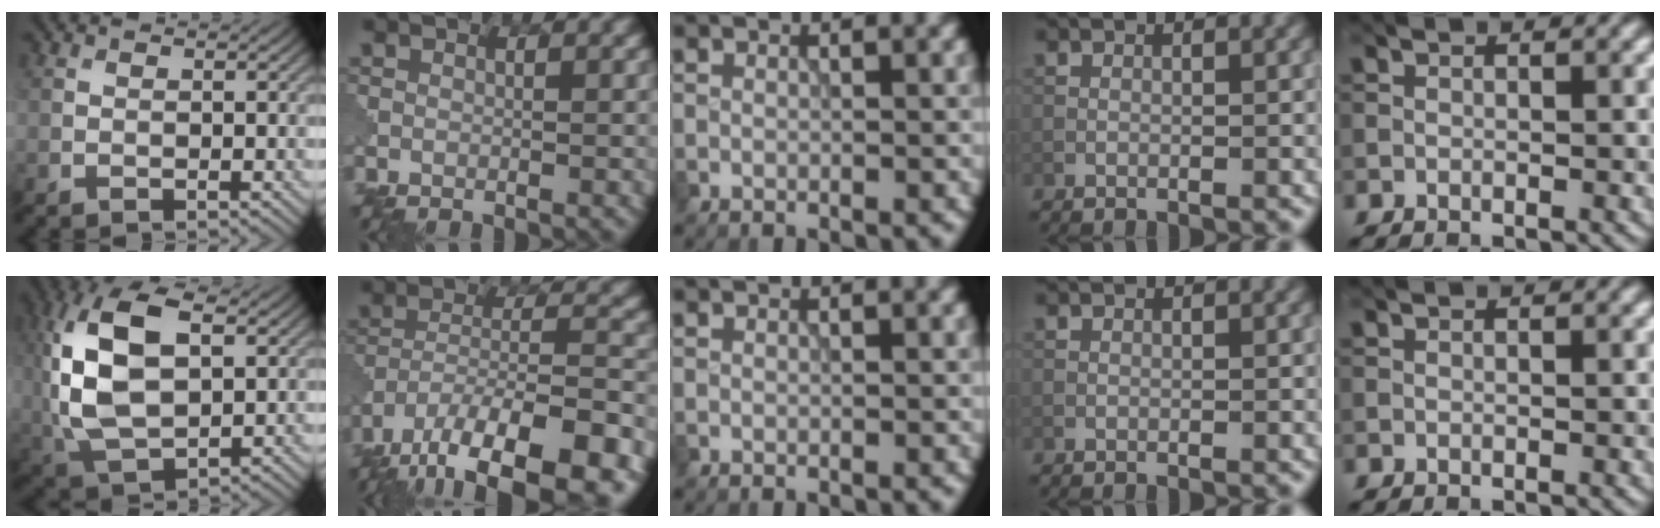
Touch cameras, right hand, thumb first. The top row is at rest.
{"thumb": {"total": 15.7, "force": [2.6, 8.8, 12.7], "torque": [-0.306, 0.002, 0.058]}, "index": {"total": 13.9, "force": [-10.1, 4.4, 8.5], "torque": [-0.169, -0.004, -0.160]}}